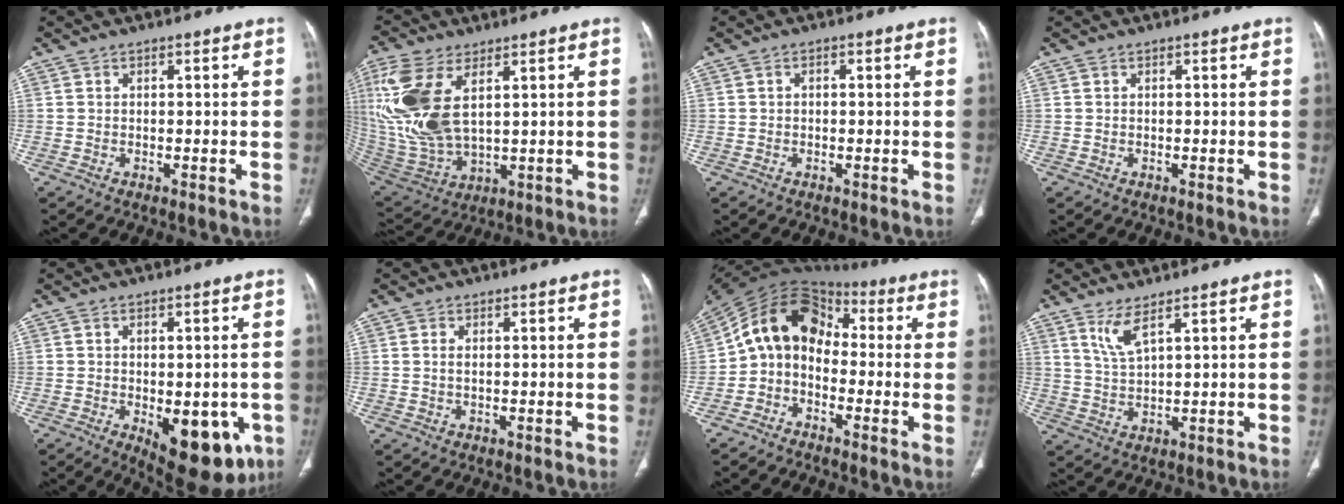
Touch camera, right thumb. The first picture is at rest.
{"total": 17.6, "force": [5.2, 8.8, 14.4], "torque": [-0.335, -0.017, 0.113]}
{"total": 0.7, "force": [0.0, 0.5, 0.5], "torque": [-0.007, 0.002, -0.003]}
{"total": 0.0}
{"total": 14.1, "force": [-4.7, 7.1, 11.2], "torque": [-0.121, -0.006, -0.046]}
{"total": 0.9, "force": [0.1, 0.4, 0.9], "torque": [-0.024, 0.002, 0.005]}
{"total": 12.0, "force": [-1.3, 9.4, 7.4], "torque": [-0.111, 0.067, -0.041]}
{"total": 4.5, "force": [2.9, 0.7, 3.3], "torque": [-0.074, -0.026, 0.069]}